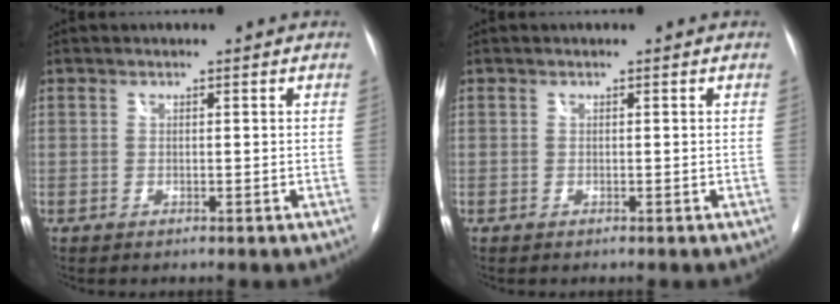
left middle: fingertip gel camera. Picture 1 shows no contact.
{"total": 0.0}